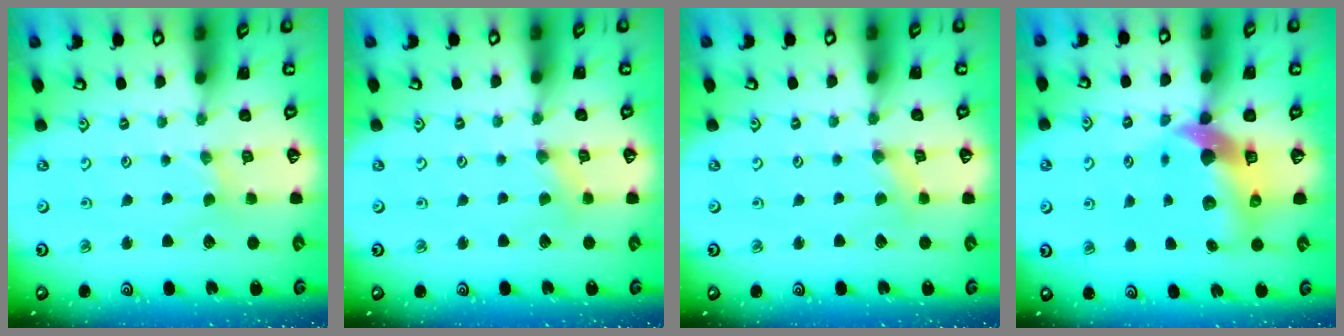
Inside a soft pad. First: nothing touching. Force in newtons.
{"total": 0.6, "press": 0.6, "slide": 0.2}
{"total": 0.6, "press": 0.6, "slide": 0.2}
{"total": 11.1, "press": 10.9, "slide": 1.8}